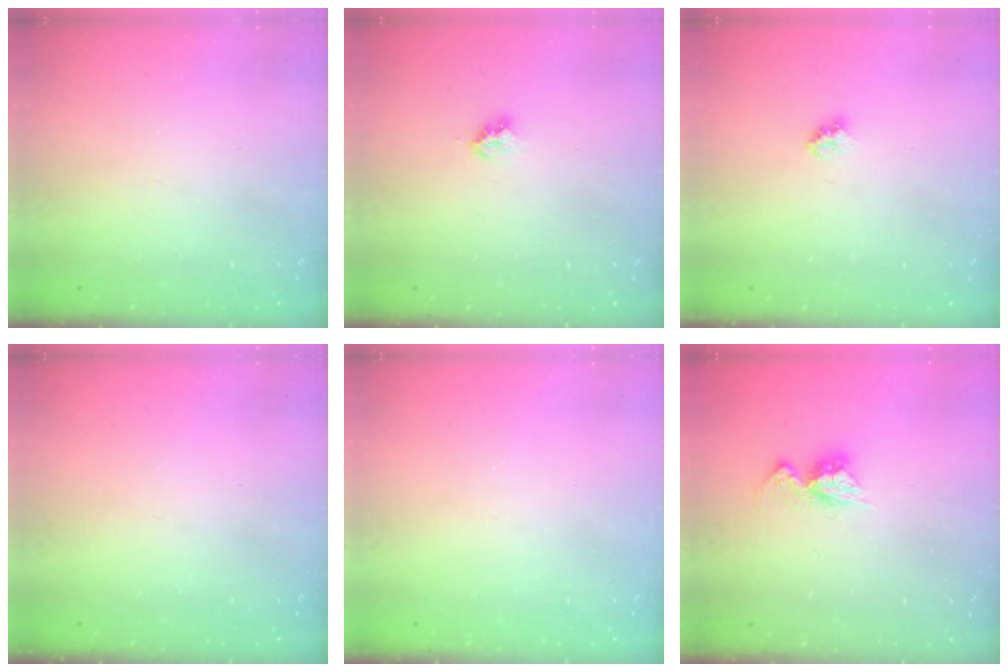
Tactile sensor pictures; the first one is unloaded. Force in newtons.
{"total": 2.8, "press": 2.8, "slide": 0.4}
{"total": 2.4, "press": 2.4, "slide": 0.2}
{"total": 0.0}
{"total": 0.0}
{"total": 8.1, "press": 8.1, "slide": 0.8}